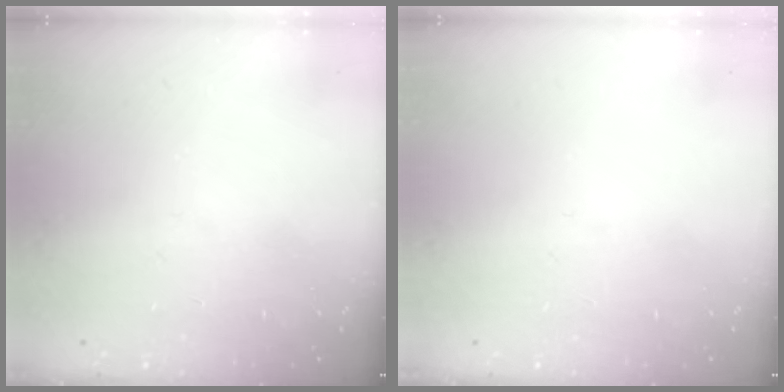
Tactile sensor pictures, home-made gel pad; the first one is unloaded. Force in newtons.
{"total": 0.0}